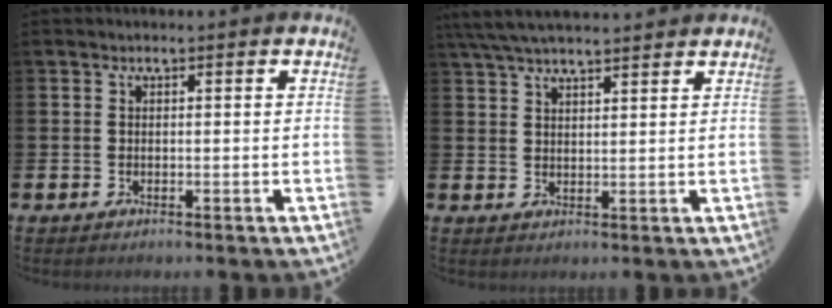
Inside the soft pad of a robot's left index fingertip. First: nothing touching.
{"total": 5.1, "force": [4.7, 0.7, 1.9], "torque": [-0.046, -0.012, 0.087]}